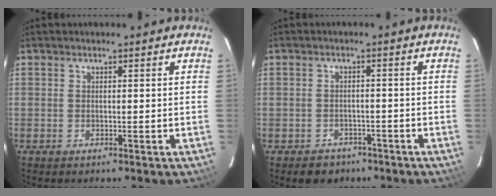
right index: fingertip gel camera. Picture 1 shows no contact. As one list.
[{"total": 4.6, "force": [-3.0, 3.5, 0.6], "torque": [-0.016, 0.018, -0.036]}]